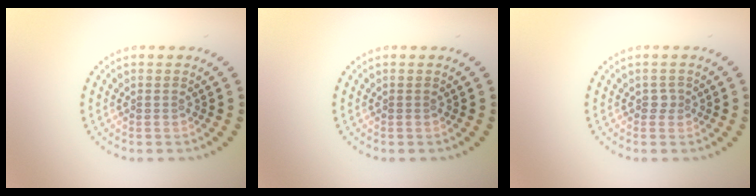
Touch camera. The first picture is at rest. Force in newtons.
{"total": 0.0}
{"total": 0.8, "press": 0.6, "slide": 0.5}